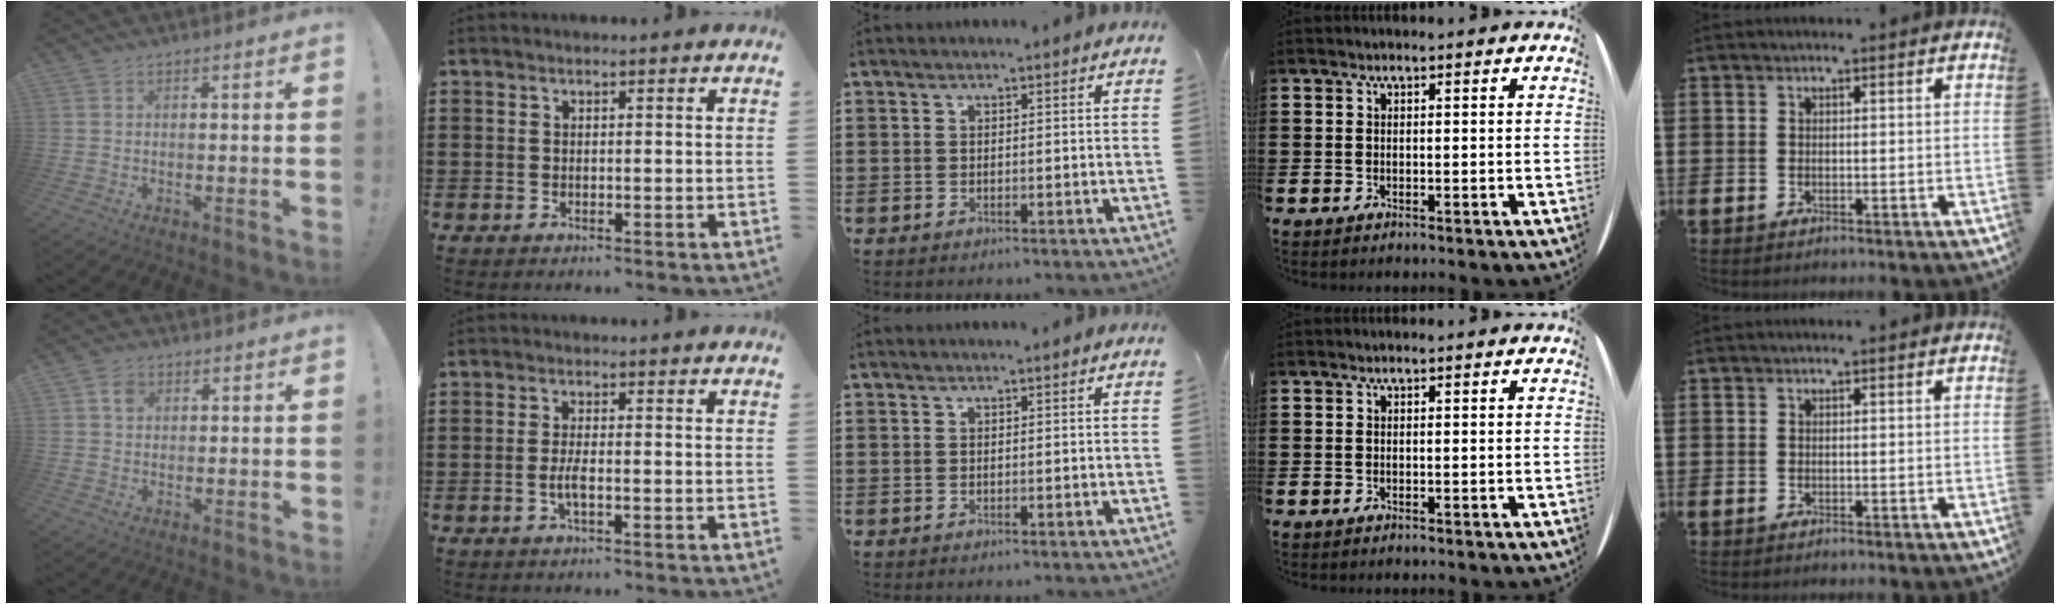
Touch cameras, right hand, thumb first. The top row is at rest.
{"thumb": {"total": 3.5, "force": [1.2, 2.9, 1.6], "torque": [-0.021, 0.002, 0.020]}, "index": {"total": 2.5, "force": [-0.8, 0.5, 2.3], "torque": [-0.055, -0.004, -0.020]}}